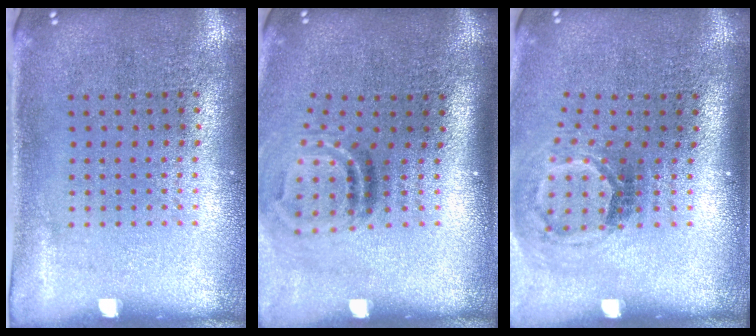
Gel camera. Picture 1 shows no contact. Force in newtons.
{"total": 2.0, "press": 1.2, "slide": 1.6}
{"total": 1.9, "press": 1.2, "slide": 1.5}